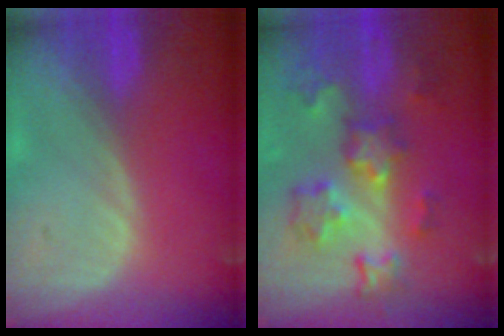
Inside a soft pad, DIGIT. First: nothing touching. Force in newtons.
{"total": 9.2, "press": 8.1, "slide": 4.4}